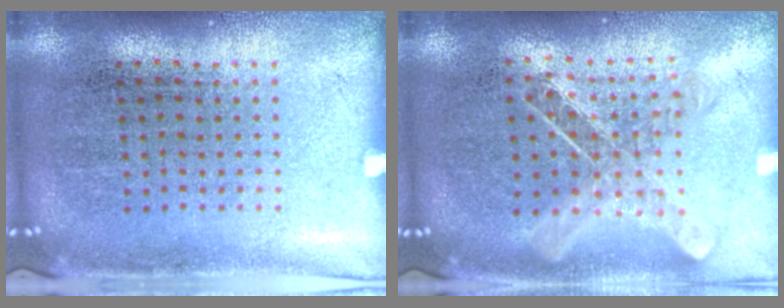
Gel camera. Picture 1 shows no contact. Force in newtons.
{"total": 0.8, "press": 0.8, "slide": 0.0}